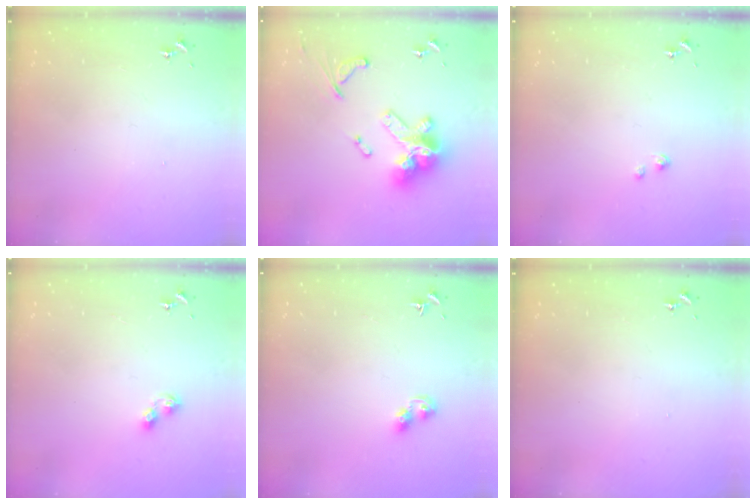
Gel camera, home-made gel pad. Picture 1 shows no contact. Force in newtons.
{"total": 18.7, "press": 18.6, "slide": 1.9}
{"total": 2.3, "press": 2.3, "slide": 0.3}
{"total": 6.2, "press": 6.2, "slide": 0.7}
{"total": 6.2, "press": 6.2, "slide": 0.4}
{"total": 1.3, "press": 1.0, "slide": 0.9}